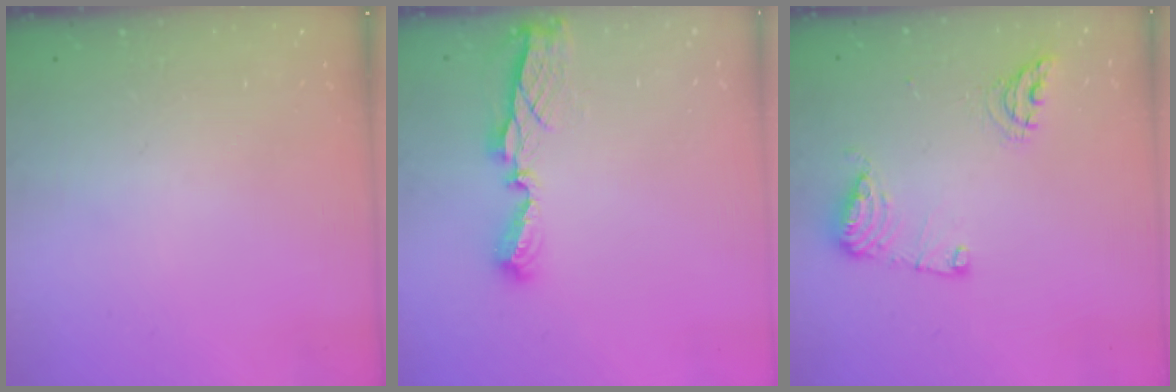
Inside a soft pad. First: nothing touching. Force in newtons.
{"total": 6.7, "press": 6.7, "slide": 0.2}
{"total": 10.2, "press": 10.1, "slide": 1.2}